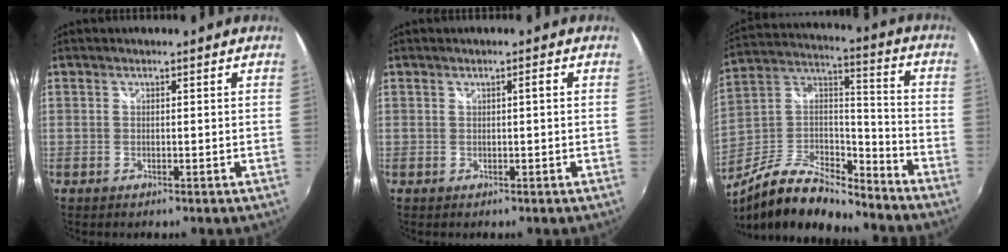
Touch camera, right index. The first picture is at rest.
{"total": 1.0, "force": [0.2, 0.1, 1.0], "torque": [-0.015, 0.003, 0.001]}
{"total": 18.0, "force": [-13.6, 6.5, 9.9], "torque": [-0.205, 0.008, -0.244]}